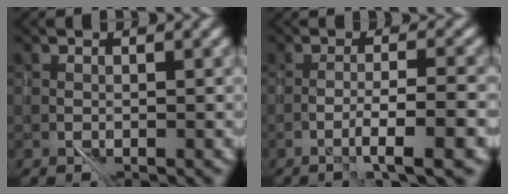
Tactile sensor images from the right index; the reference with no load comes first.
{"total": 3.2, "force": [-1.3, -0.1, 2.9], "torque": [-0.040, 0.013, -0.025]}